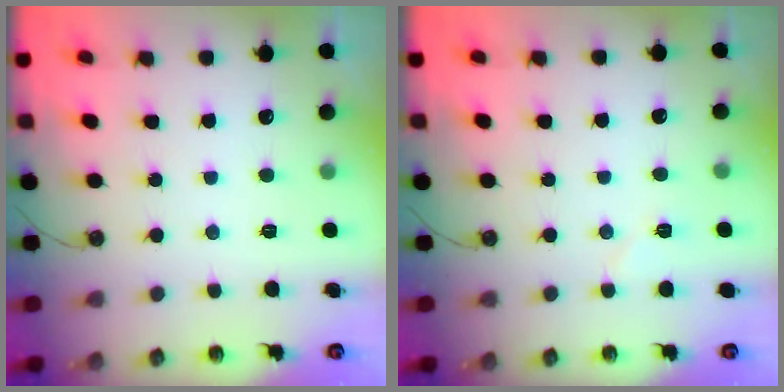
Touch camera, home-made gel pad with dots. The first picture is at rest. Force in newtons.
{"total": 4.7, "press": 4.3, "slide": 1.8}